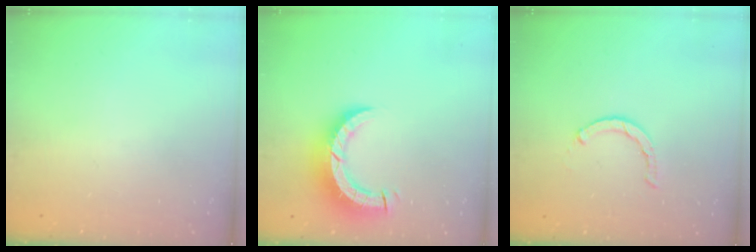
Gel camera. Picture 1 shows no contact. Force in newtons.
{"total": 9.0, "press": 9.0, "slide": 0.9}
{"total": 1.2, "press": 1.2, "slide": 0.2}